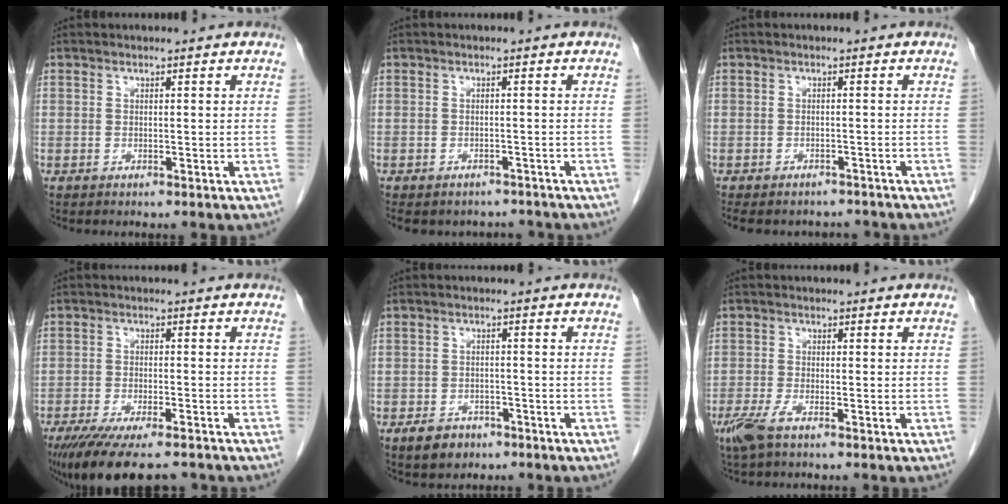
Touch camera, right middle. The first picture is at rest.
{"total": 8.2, "force": [-6.9, 4.1, 1.5], "torque": [-0.027, 0.002, -0.082]}
{"total": 8.7, "force": [-7.7, 3.4, 2.1], "torque": [-0.038, 0.003, -0.093]}
{"total": 13.7, "force": [-11.0, 3.0, 7.6], "torque": [-0.134, -0.027, -0.166]}
{"total": 3.9, "force": [-2.5, 2.6, 1.6], "torque": [-0.027, 0.004, -0.032]}
{"total": 3.8, "force": [-2.4, 0.9, 2.8], "torque": [-0.065, -0.009, -0.047]}